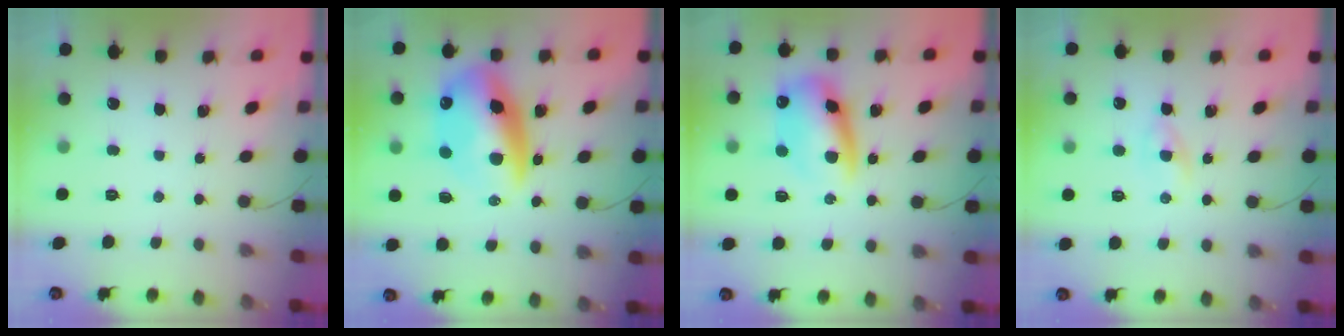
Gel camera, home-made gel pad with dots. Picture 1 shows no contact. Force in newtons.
{"total": 16.1, "press": 15.6, "slide": 3.8}
{"total": 11.6, "press": 11.3, "slide": 2.4}
{"total": 2.7, "press": 2.4, "slide": 1.1}